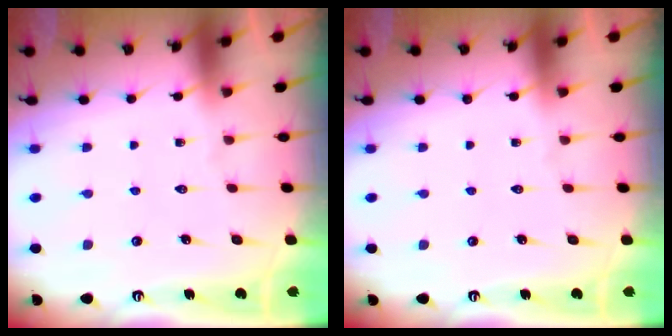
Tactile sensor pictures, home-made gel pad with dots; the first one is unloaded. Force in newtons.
{"total": 0.0}